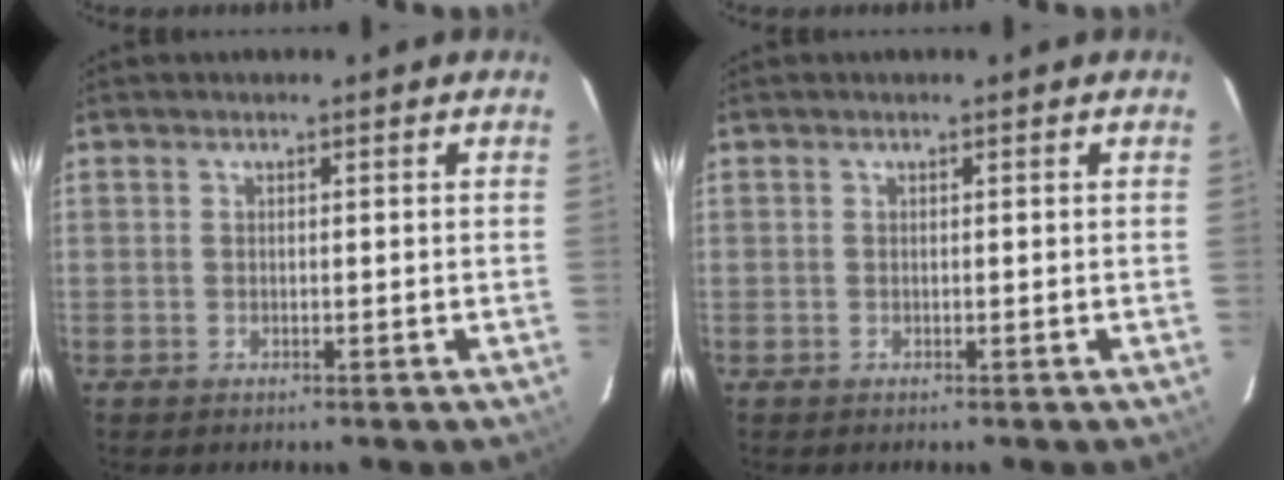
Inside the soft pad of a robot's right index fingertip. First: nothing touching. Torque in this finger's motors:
{"motor_torque": [-0.03, -0.01, 0.00, 0.00]}